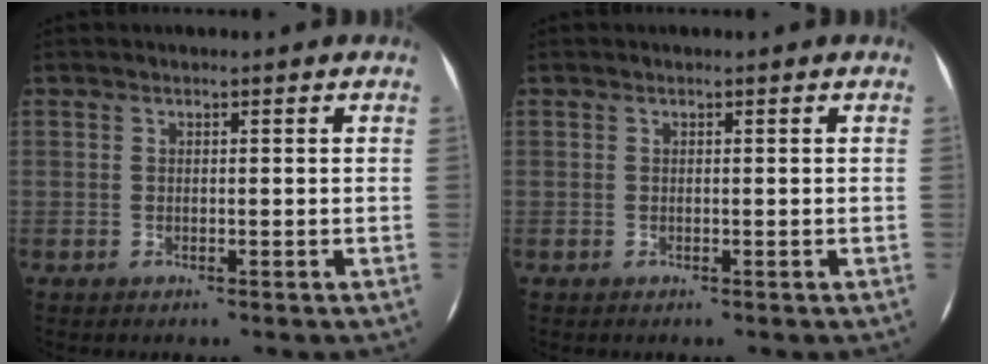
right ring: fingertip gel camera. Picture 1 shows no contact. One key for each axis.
{"total": 0.0}